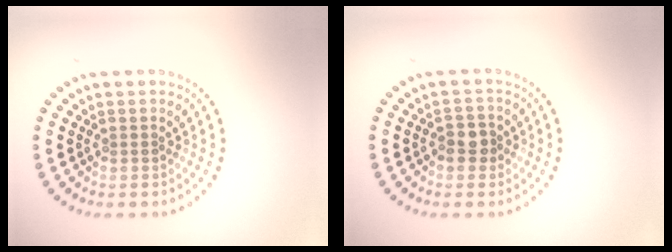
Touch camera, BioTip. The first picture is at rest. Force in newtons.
{"total": 1.8, "press": 1.8, "slide": 0.5}